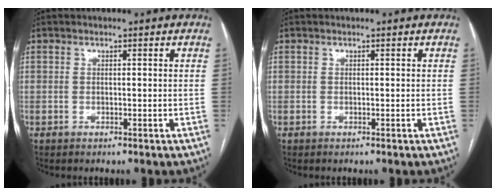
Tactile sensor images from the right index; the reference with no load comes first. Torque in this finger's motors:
{"motor_torque": [0.00, 0.00, 0.00, 0.00]}